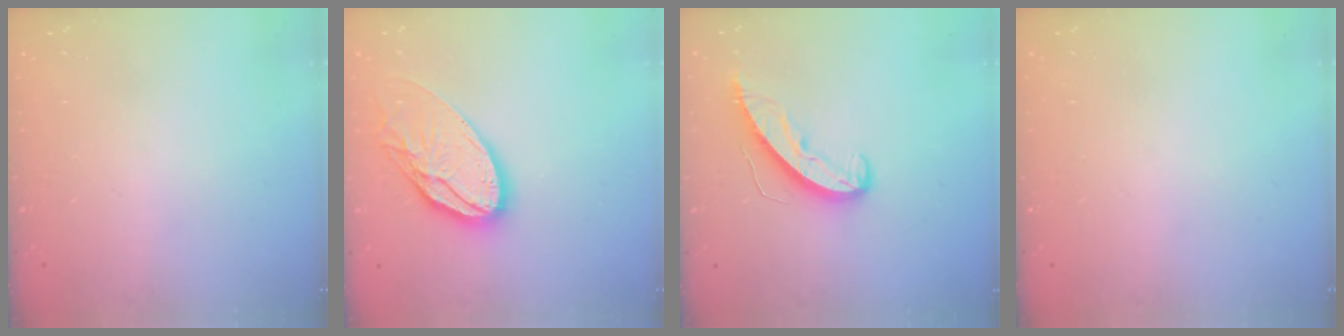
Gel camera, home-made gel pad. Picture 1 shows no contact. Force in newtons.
{"total": 16.9, "press": 16.8, "slide": 1.6}
{"total": 8.9, "press": 8.9, "slide": 0.4}
{"total": 0.0}